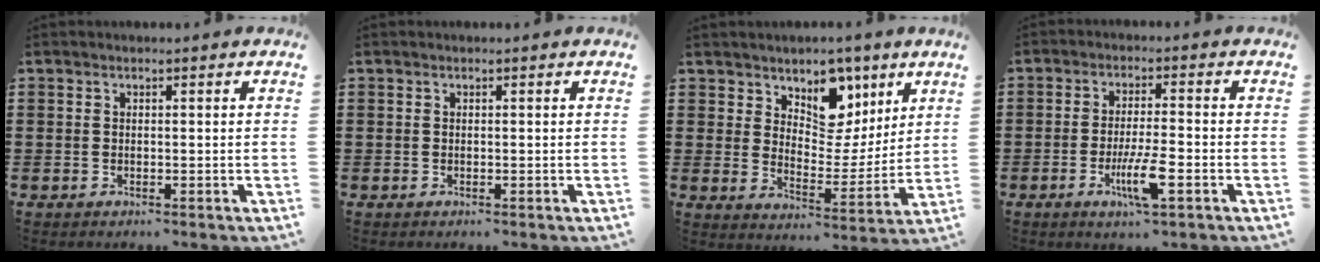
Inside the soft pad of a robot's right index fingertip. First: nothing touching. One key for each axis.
{"total": 0.0}
{"total": 7.4, "fx": 5.3, "fy": 4.8, "fz": 1.9, "tx": -0.054, "ty": -0.040, "tz": 0.092}
{"total": 6.7, "fx": -2.5, "fy": 1.1, "fz": 6.1, "tx": -0.126, "ty": -0.017, "tz": -0.048}